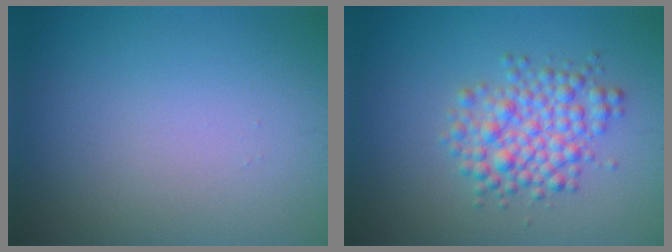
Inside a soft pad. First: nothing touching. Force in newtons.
{"total": 4.2, "press": 4.2, "slide": 0.1}